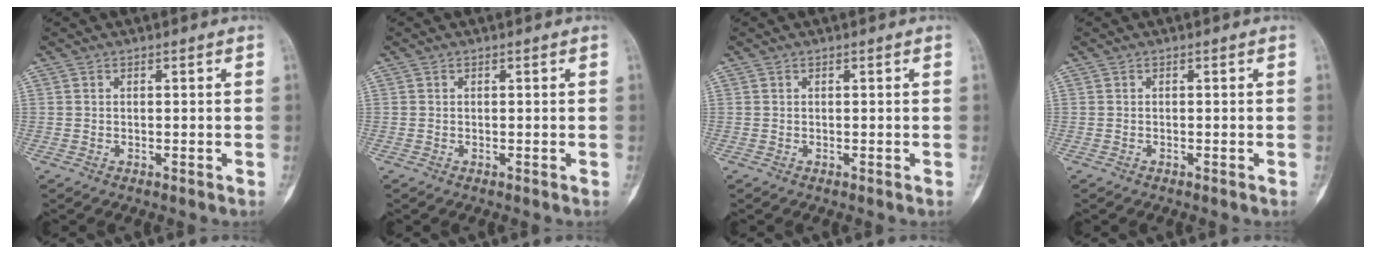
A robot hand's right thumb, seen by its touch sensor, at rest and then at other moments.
{"total": 0.0}
{"total": 0.0}
{"total": 0.0}